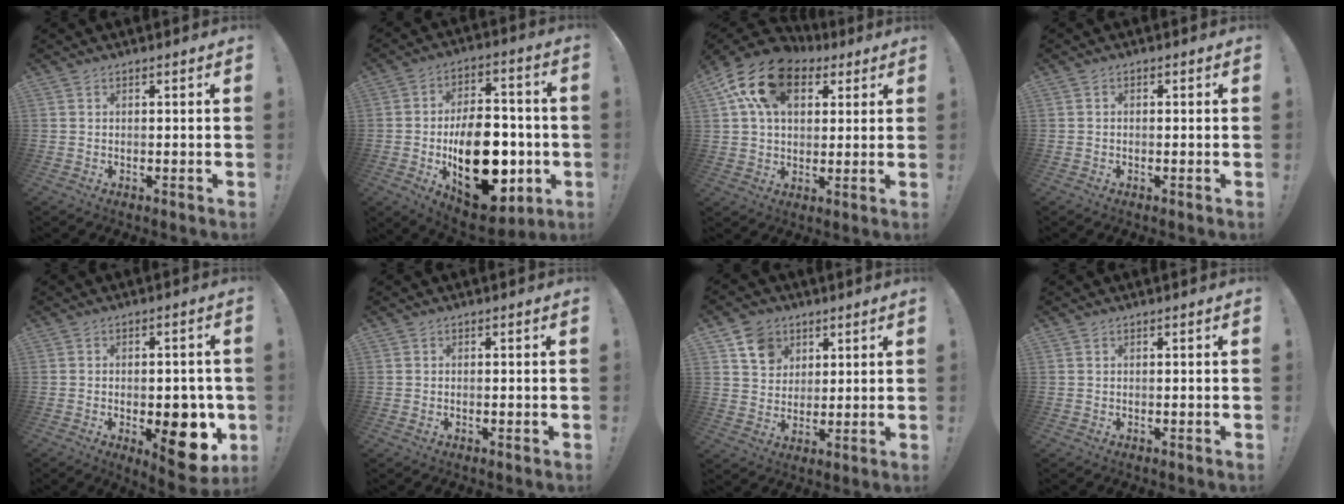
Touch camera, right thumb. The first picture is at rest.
{"total": 24.2, "force": [-5.4, 14.4, 18.8], "torque": [-0.292, 0.029, -0.068]}
{"total": 17.5, "force": [7.4, 11.8, 10.5], "torque": [-0.183, -0.017, 0.137]}
{"total": 0.9, "force": [-0.6, 0.4, 0.5], "torque": [-0.011, 0.004, -0.011]}
{"total": 12.6, "force": [-3.4, 6.5, 10.3], "torque": [-0.096, 0.004, -0.043]}
{"total": 0.0}
{"total": 9.5, "force": [5.0, 7.6, 2.6], "torque": [-0.037, -0.026, 0.100]}
{"total": 0.0}